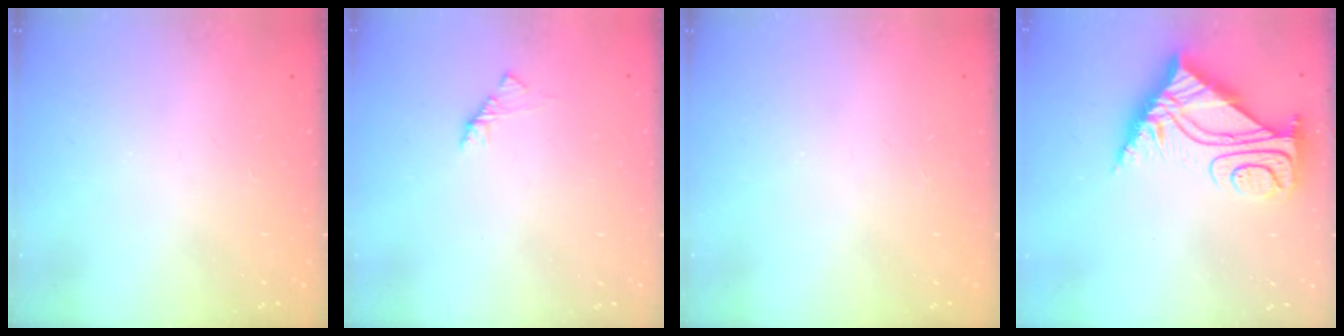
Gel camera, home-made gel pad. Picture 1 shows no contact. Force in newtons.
{"total": 1.7, "press": 1.6, "slide": 0.5}
{"total": 0.0}
{"total": 9.9, "press": 9.8, "slide": 1.0}